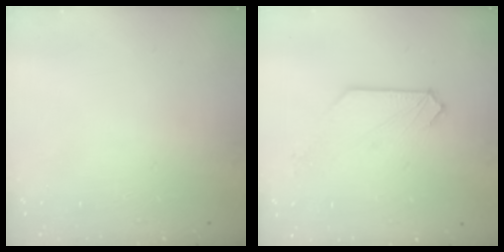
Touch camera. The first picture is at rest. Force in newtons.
{"total": 2.2, "press": 2.2, "slide": 0.3}